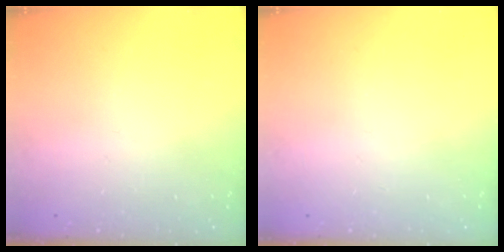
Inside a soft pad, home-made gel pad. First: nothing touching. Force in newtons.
{"total": 0.0}